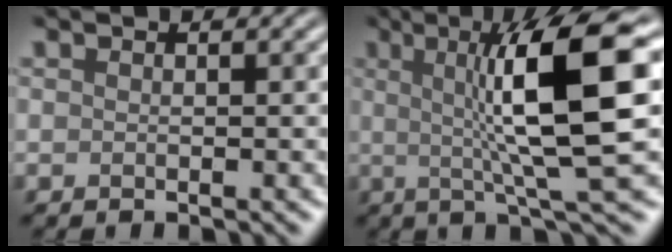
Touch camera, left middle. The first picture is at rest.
{"total": 10.7, "force": [1.6, 1.9, 10.4], "torque": [-0.141, 0.005, 0.028]}